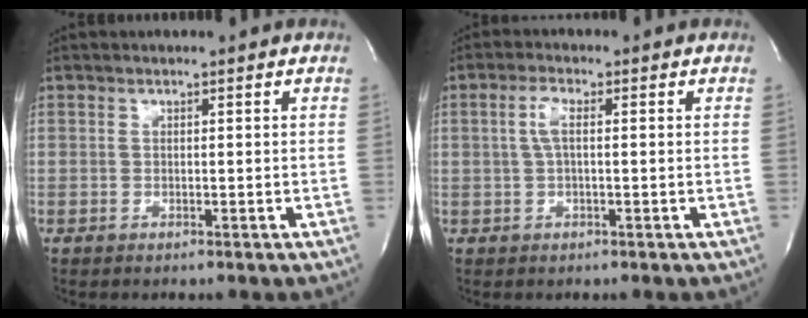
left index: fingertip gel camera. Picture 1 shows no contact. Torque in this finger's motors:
{"motor_torque": [0.15, -0.13, 0.07, 0.06]}